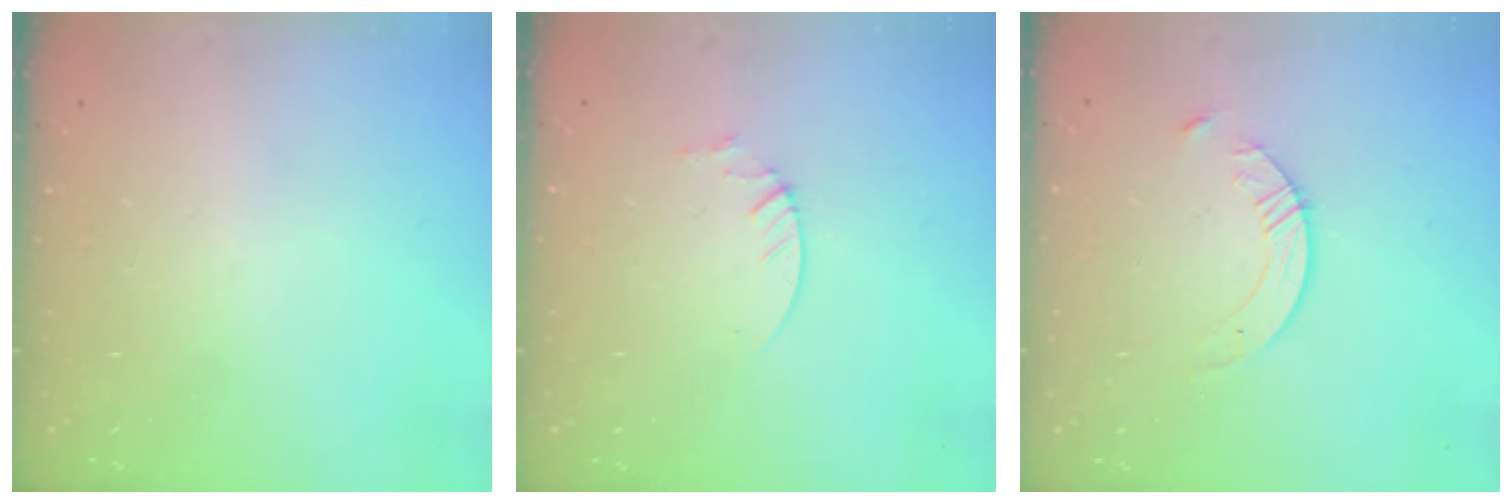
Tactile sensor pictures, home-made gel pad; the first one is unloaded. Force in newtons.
{"total": 1.9, "press": 1.9, "slide": 0.2}
{"total": 5.6, "press": 5.6, "slide": 0.7}